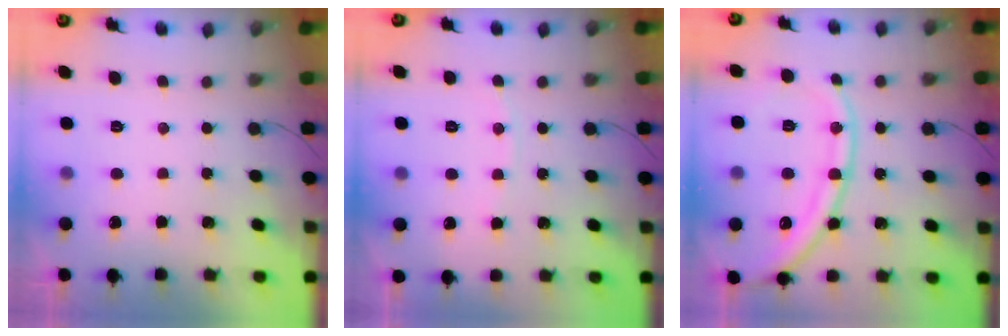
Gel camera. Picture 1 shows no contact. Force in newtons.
{"total": 5.2, "press": 5.2, "slide": 0.6}
{"total": 15.9, "press": 15.8, "slide": 2.0}